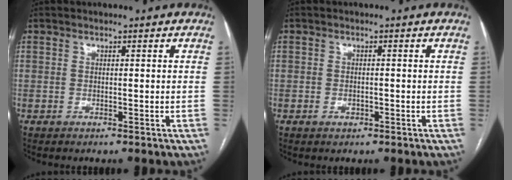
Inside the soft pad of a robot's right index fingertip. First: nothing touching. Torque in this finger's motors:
{"motor_torque": [-0.16, -0.10, 0.03, -0.03]}